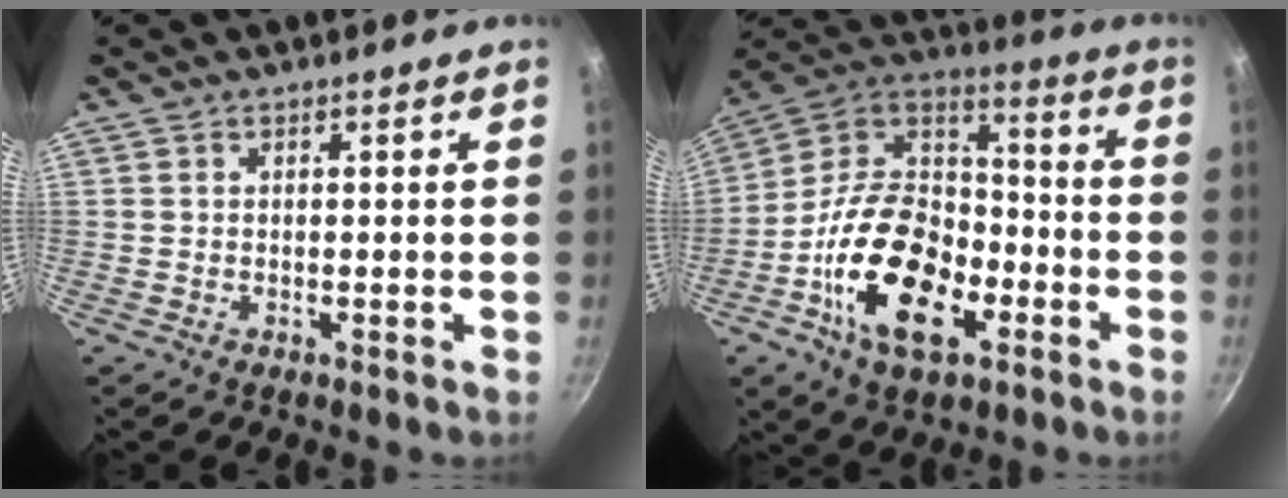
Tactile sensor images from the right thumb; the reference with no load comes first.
{"total": 23.3, "force": [-8.4, 13.9, 16.7], "torque": [-0.271, 0.055, -0.165]}